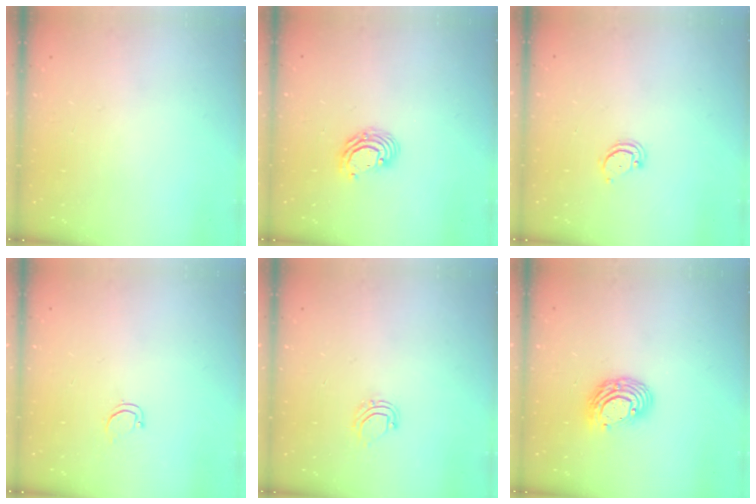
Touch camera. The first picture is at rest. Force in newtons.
{"total": 6.2, "press": 6.2, "slide": 0.4}
{"total": 2.9, "press": 2.9, "slide": 0.2}
{"total": 2.8, "press": 2.8, "slide": 0.2}
{"total": 6.4, "press": 6.4, "slide": 0.4}
{"total": 9.5, "press": 9.5, "slide": 0.7}